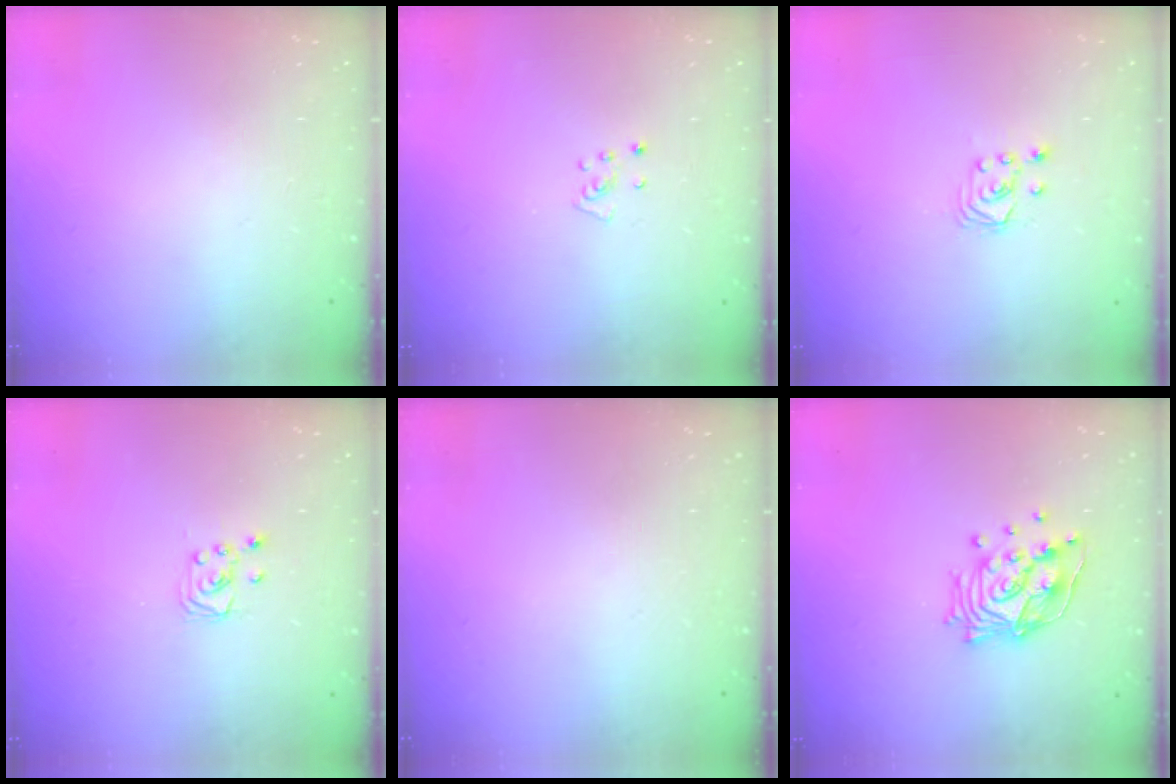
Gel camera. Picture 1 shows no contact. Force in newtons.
{"total": 3.7, "press": 3.7, "slide": 0.3}
{"total": 2.6, "press": 2.6, "slide": 0.3}
{"total": 2.3, "press": 2.2, "slide": 0.3}
{"total": 0.0}
{"total": 14.4, "press": 14.3, "slide": 1.7}